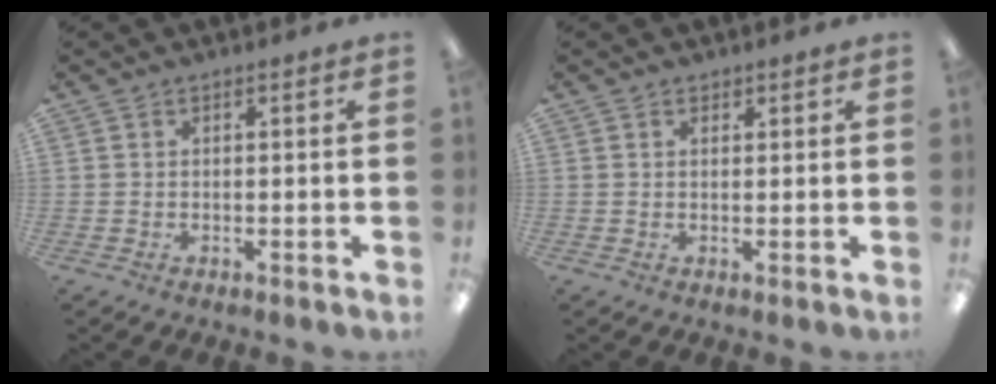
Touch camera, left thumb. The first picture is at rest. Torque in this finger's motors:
{"motor_torque": [0.05, -0.04, 0.05, -0.20, -0.01]}